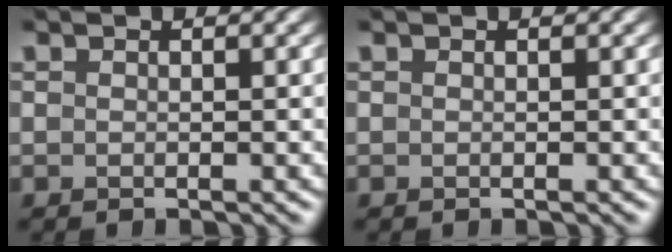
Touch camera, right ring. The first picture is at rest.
{"total": 0.0}